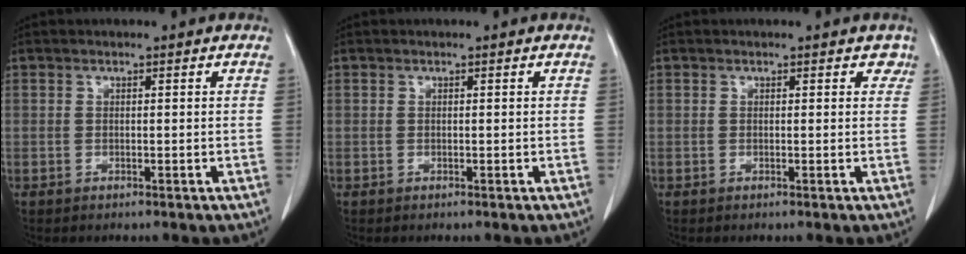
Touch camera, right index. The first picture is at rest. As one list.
[{"total": 0.0}, {"total": 1.3, "force": [0.9, 1.0, 0.3], "torque": [0.010, 0.002, 0.001]}]